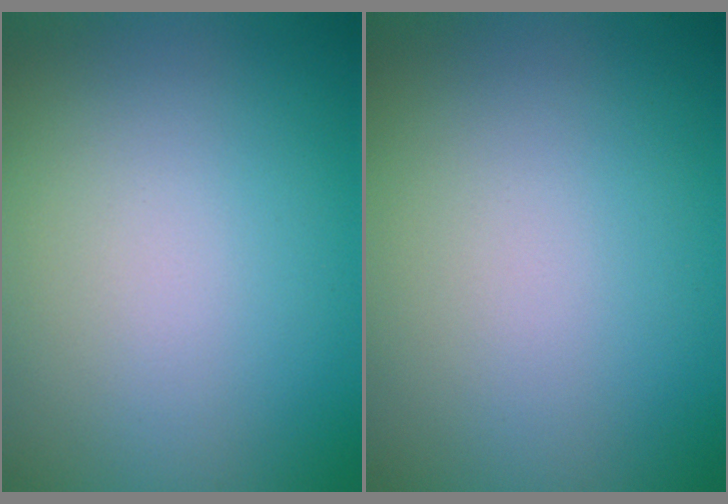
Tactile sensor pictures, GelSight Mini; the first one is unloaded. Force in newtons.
{"total": 0.0}